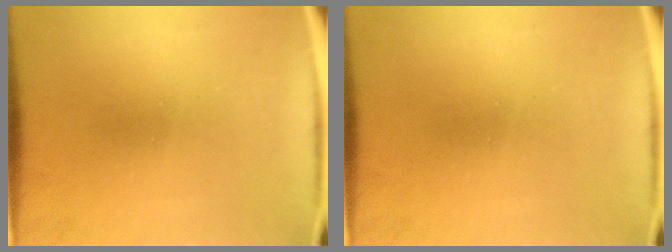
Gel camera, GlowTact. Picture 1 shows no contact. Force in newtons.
{"total": 0.0}